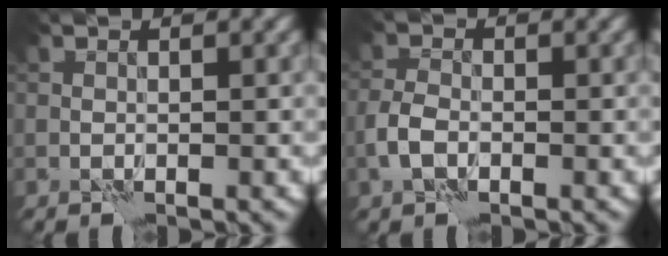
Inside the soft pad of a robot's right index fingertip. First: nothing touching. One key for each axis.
{"total": 2.5, "fx": -1.1, "fy": 1.5, "fz": 1.7, "tx": -0.037, "ty": 0.004, "tz": -0.030}